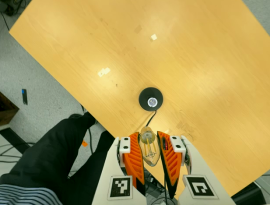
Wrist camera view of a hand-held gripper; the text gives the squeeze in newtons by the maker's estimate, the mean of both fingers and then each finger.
{"total": 24.3, "left": 27.1, "right": 21.6}